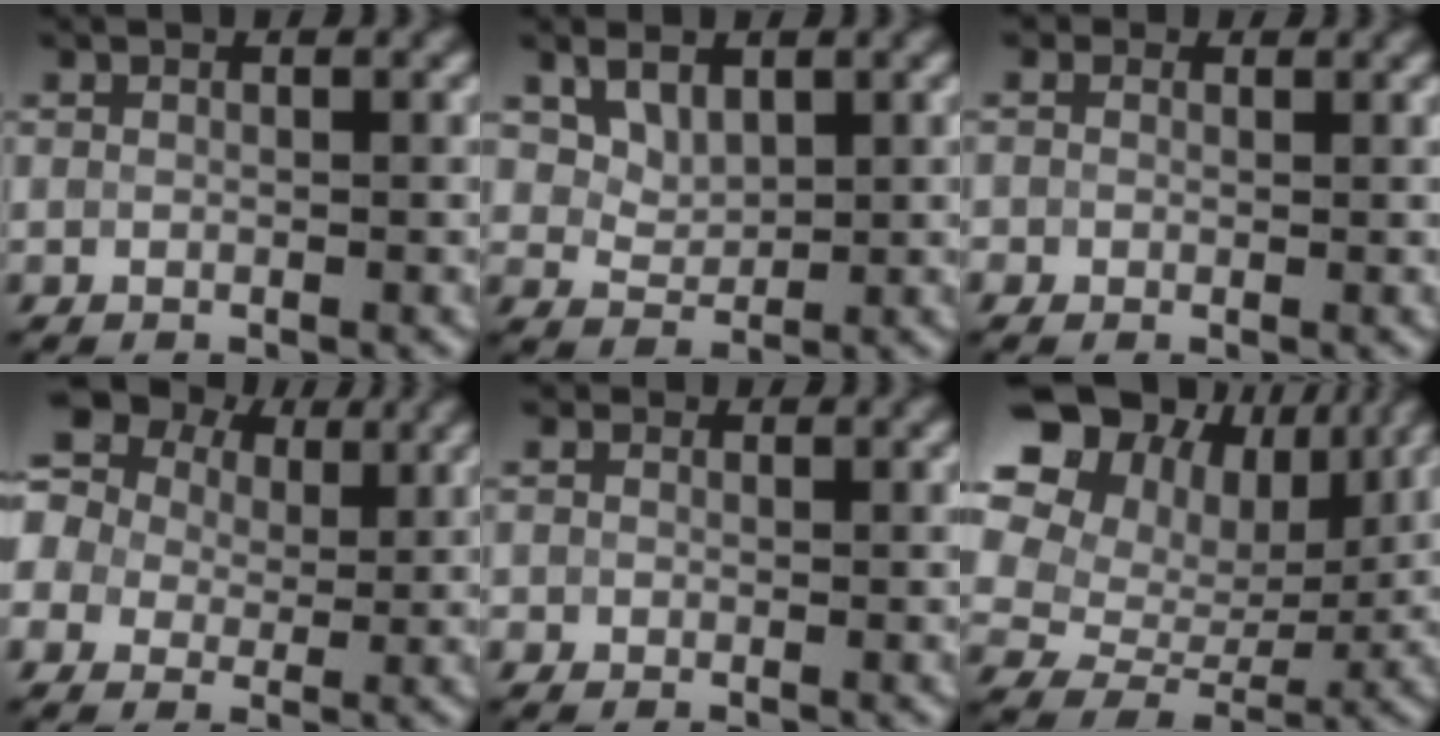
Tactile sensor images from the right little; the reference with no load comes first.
{"total": 2.7, "force": [1.6, 1.8, 1.4], "torque": [-0.032, -0.011, 0.036]}
{"total": 1.8, "force": [0.7, 1.5, 0.5], "torque": [-0.003, 0.004, -0.009]}
{"total": 12.1, "force": [5.6, 9.0, 5.8], "torque": [-0.130, 0.037, 0.086]}
{"total": 1.1, "force": [0.3, 1.0, 0.2], "torque": [0.000, 0.001, -0.005]}
{"total": 19.6, "force": [8.3, 14.4, 10.3], "torque": [-0.236, 0.053, 0.124]}